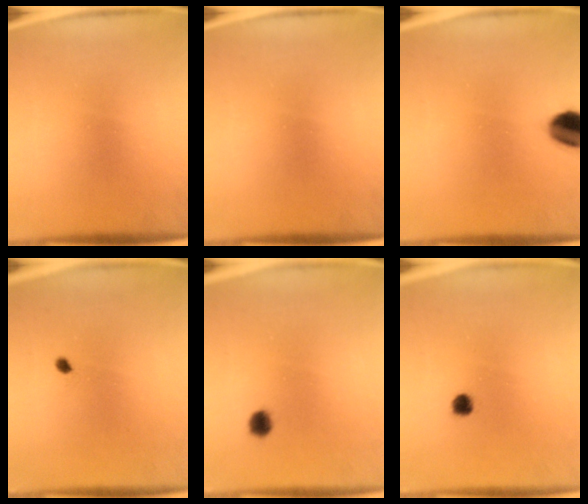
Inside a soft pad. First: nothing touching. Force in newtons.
{"total": 0.0}
{"total": 9.0}
{"total": 0.8}
{"total": 2.4}
{"total": 2.0}